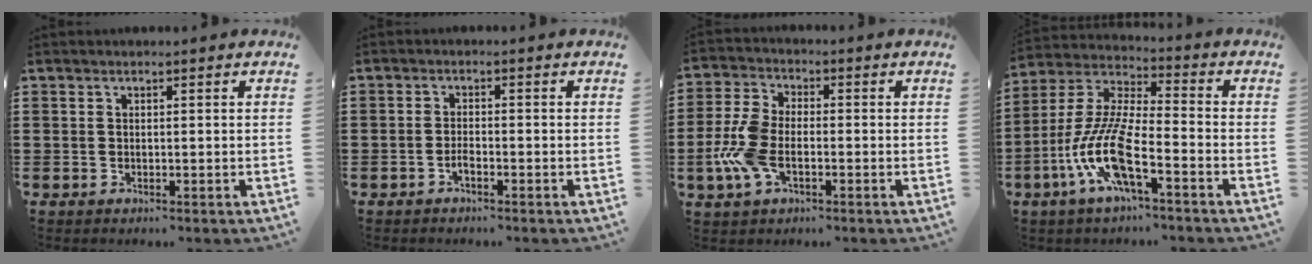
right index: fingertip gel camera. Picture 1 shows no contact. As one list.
[{"total": 1.6, "force": [-1.0, 0.4, 1.1], "torque": [-0.023, -0.003, -0.018]}, {"total": 7.6, "force": [-2.2, 3.9, 6.1], "torque": [-0.152, -0.005, -0.049]}, {"total": 11.4, "force": [-5.6, 2.4, 9.6], "torque": [-0.236, -0.019, -0.116]}]